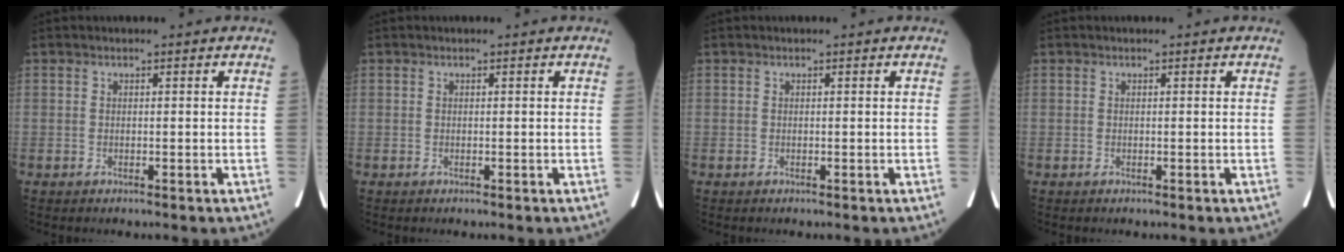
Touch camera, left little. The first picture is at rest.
{"total": 0.0}
{"total": 0.0}
{"total": 0.0}